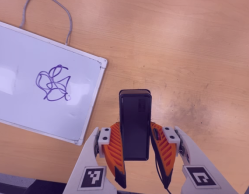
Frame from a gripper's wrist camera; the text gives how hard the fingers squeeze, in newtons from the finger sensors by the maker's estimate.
{"total": 4.1, "left": 2.7, "right": 5.4}